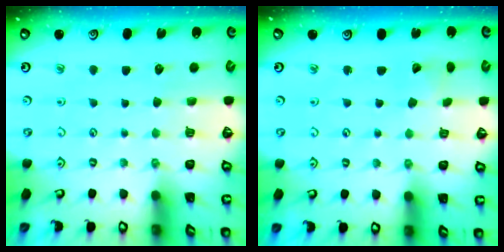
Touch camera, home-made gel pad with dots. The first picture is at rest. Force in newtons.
{"total": 2.7, "press": 2.7, "slide": 0.2}